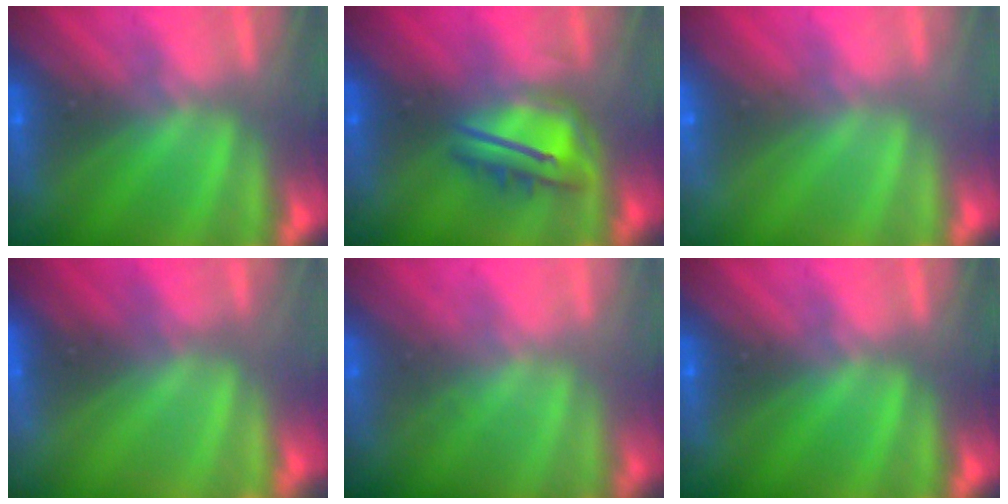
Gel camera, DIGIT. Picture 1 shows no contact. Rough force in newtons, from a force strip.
{"total": 3.8}
{"total": 2.4}
{"total": 3.7}
{"total": 1.4}
{"total": 0.0}